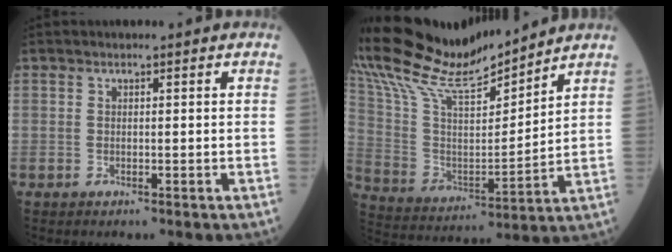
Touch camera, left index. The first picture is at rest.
{"total": 16.7, "force": [15.6, 1.5, 5.7], "torque": [-0.133, 0.001, 0.294]}